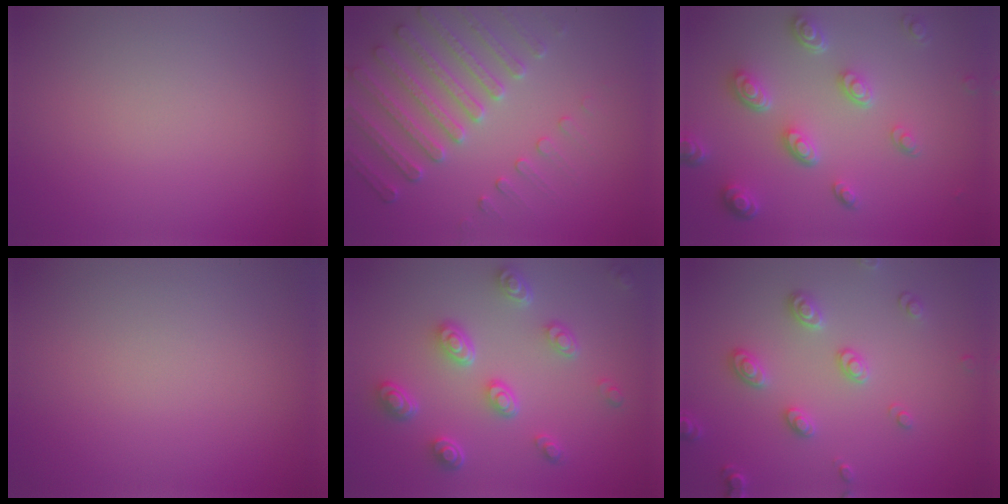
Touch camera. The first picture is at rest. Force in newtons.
{"total": 4.4, "press": 4.3, "slide": 1.2}
{"total": 4.8, "press": 3.7, "slide": 3.0}
{"total": 0.0}
{"total": 4.6, "press": 3.5, "slide": 2.9}
{"total": 2.9, "press": 2.7, "slide": 1.1}